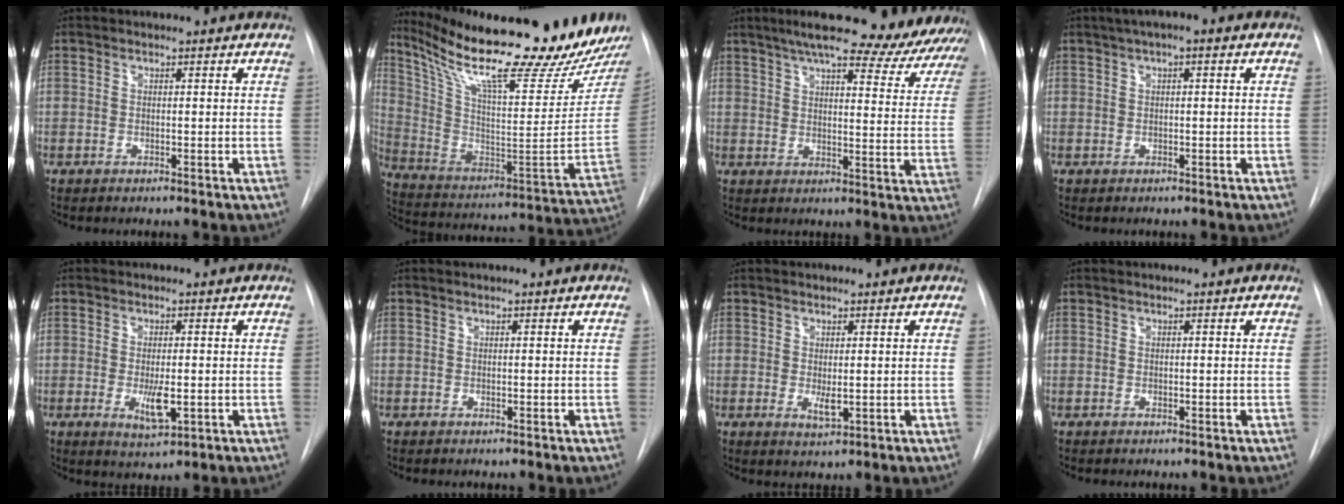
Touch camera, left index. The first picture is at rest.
{"total": 27.5, "force": [23.1, 0.7, 14.9], "torque": [-0.258, -0.076, 0.352]}
{"total": 24.5, "force": [21.9, 2.9, 10.6], "torque": [-0.148, -0.047, 0.257]}
{"total": 4.1, "force": [1.9, 1.0, 3.5], "torque": [-0.056, 0.023, 0.023]}
{"total": 4.7, "force": [-0.9, 1.6, 4.3], "torque": [-0.077, -0.009, -0.008]}
{"total": 0.0}
{"total": 2.2, "force": [0.1, 0.8, 2.0], "torque": [-0.037, -0.008, 0.008]}
{"total": 0.0}